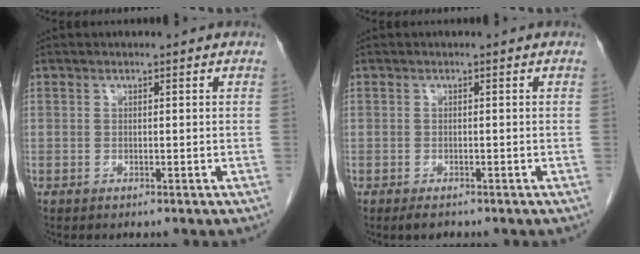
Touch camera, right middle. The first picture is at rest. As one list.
[{"total": 1.4, "force": [-1.1, 0.4, 0.8], "torque": [-0.020, -0.005, -0.013]}]